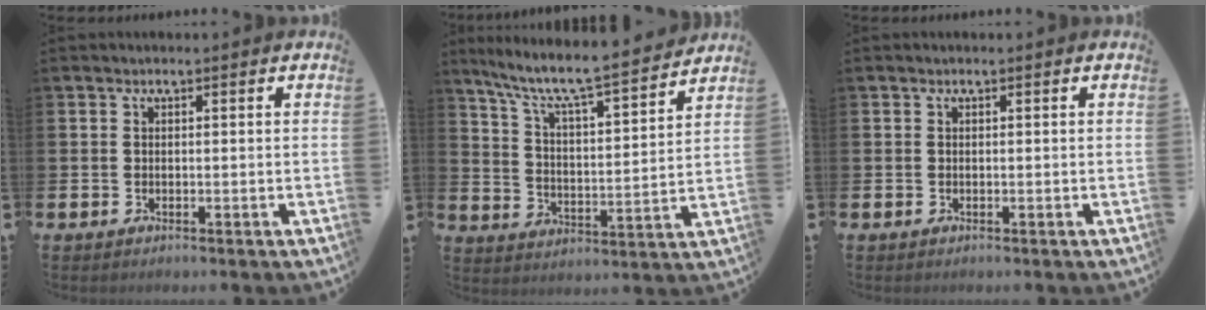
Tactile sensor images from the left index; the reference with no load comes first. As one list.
[{"total": 8.3, "force": [7.5, 0.7, 3.5], "torque": [-0.095, -0.059, 0.121]}, {"total": 0.0}]